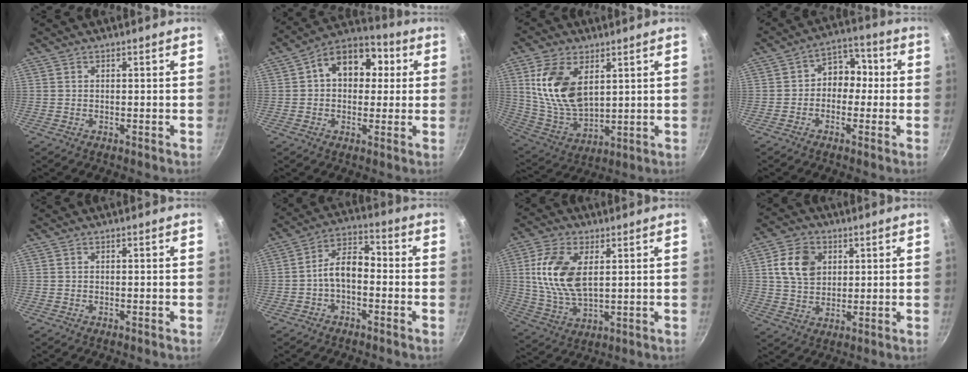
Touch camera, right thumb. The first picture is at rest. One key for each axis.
{"total": 13.6, "fx": 2.9, "fy": 9.8, "fz": 8.9, "tx": -0.087, "ty": 0.024, "tz": 0.024}
{"total": 15.1, "fx": 4.6, "fy": 8.8, "fz": 11.4, "tx": -0.205, "ty": -0.030, "tz": 0.102}
{"total": 7.5, "fx": -0.4, "fy": 5.9, "fz": 4.5, "tx": -0.011, "ty": 0.027, "tz": -0.025}
{"total": 0.0}
{"total": 7.6, "fx": -1.9, "fy": 4.3, "fz": 5.9, "tx": -0.088, "ty": 0.042, "tz": -0.044}
{"total": 13.3, "fx": 2.9, "fy": 7.2, "fz": 10.8, "tx": -0.211, "ty": -0.010, "tz": 0.061}
{"total": 9.7, "fx": 2.8, "fy": 7.5, "fz": 5.6, "tx": -0.079, "ty": 0.000, "tz": 0.048}